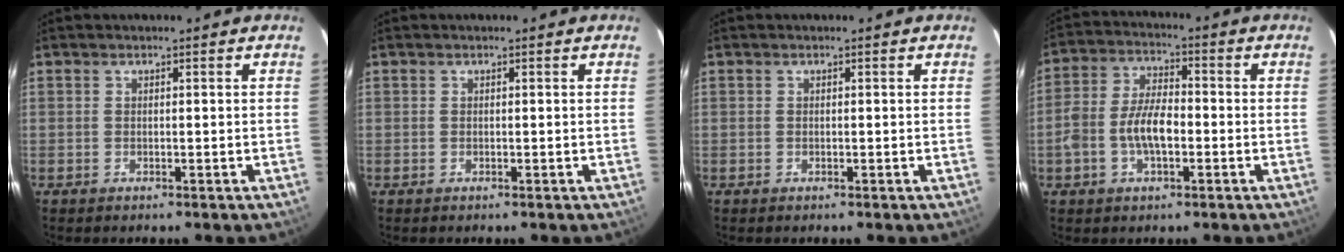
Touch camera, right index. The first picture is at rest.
{"total": 0.0}
{"total": 0.0}
{"total": 8.3, "force": [-2.2, 4.2, 6.9], "torque": [-0.139, 0.012, -0.038]}